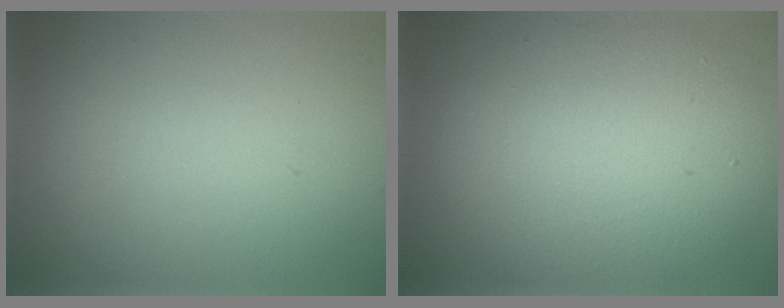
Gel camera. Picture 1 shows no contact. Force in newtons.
{"total": 8.6, "press": 8.5, "slide": 0.9}